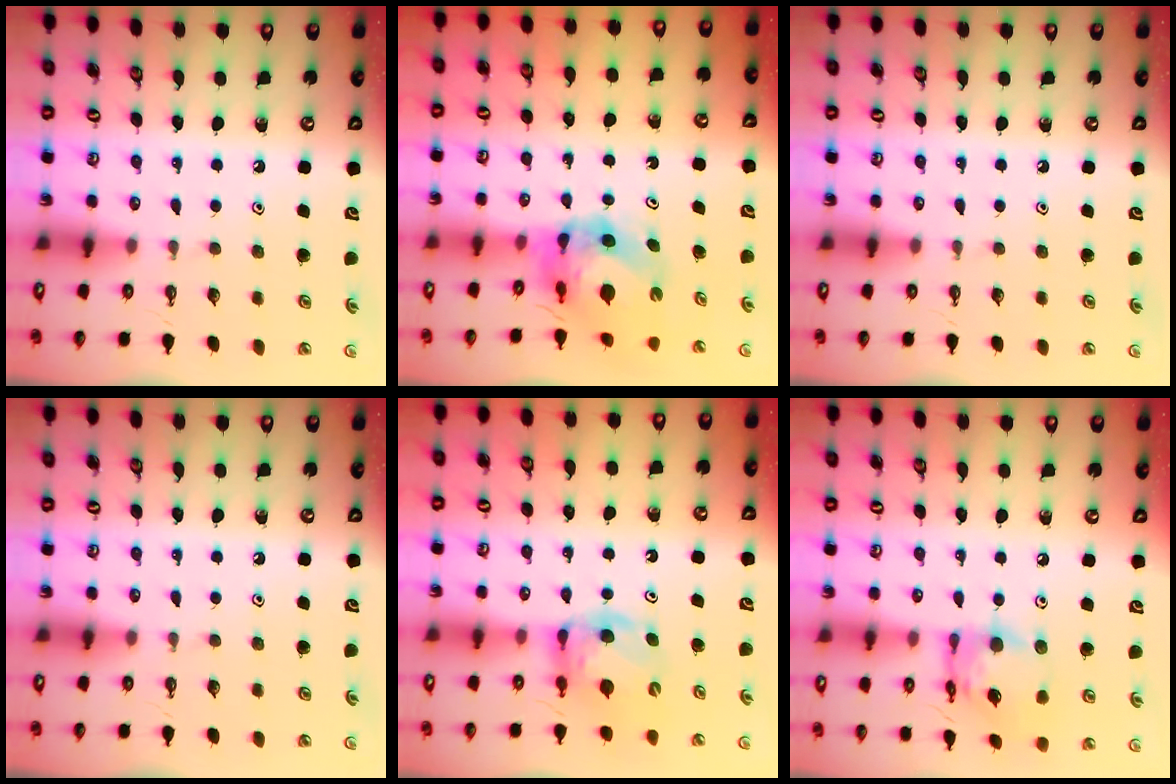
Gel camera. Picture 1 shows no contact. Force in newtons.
{"total": 8.1, "press": 8.1, "slide": 0.7}
{"total": 0.0}
{"total": 0.0}
{"total": 7.8, "press": 7.8, "slide": 0.5}
{"total": 13.5, "press": 13.5, "slide": 1.1}